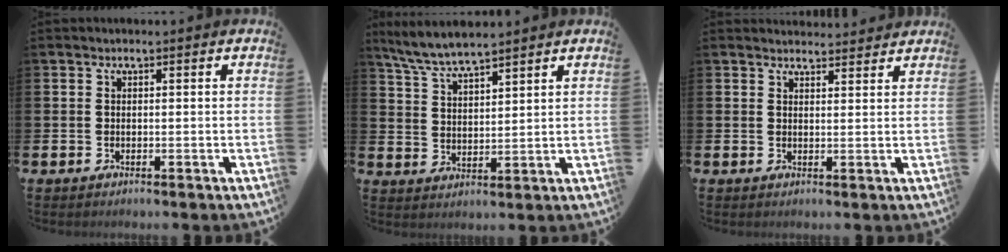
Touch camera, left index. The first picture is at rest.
{"total": 6.1, "force": [5.8, 0.5, 1.9], "torque": [-0.060, -0.019, 0.107]}
{"total": 2.6, "force": [2.5, 0.4, -0.1], "torque": [0.008, -0.017, 0.043]}